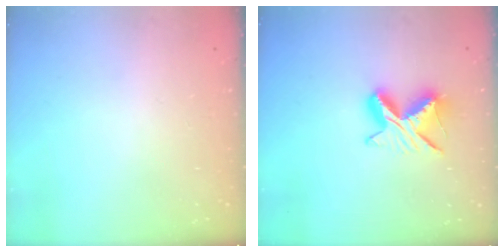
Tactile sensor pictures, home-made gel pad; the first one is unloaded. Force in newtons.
{"total": 9.0, "press": 9.0, "slide": 0.7}